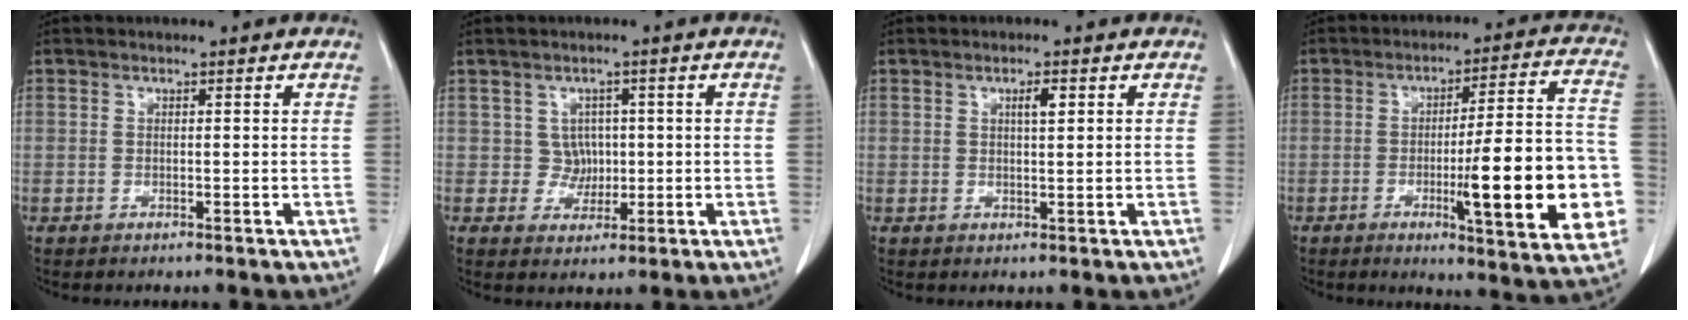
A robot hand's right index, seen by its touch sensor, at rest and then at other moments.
{"total": 2.9, "force": [0.2, 2.9, 0.5], "torque": [0.001, 0.007, 0.005]}
{"total": 1.8, "force": [0.7, 0.3, 1.6], "torque": [-0.029, 0.000, 0.011]}
{"total": 18.6, "force": [-4.3, 2.0, 18.0], "torque": [-0.206, 0.006, -0.052]}